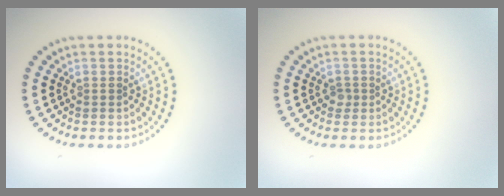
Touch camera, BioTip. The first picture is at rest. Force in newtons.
{"total": 0.8, "press": 0.5, "slide": 0.6}